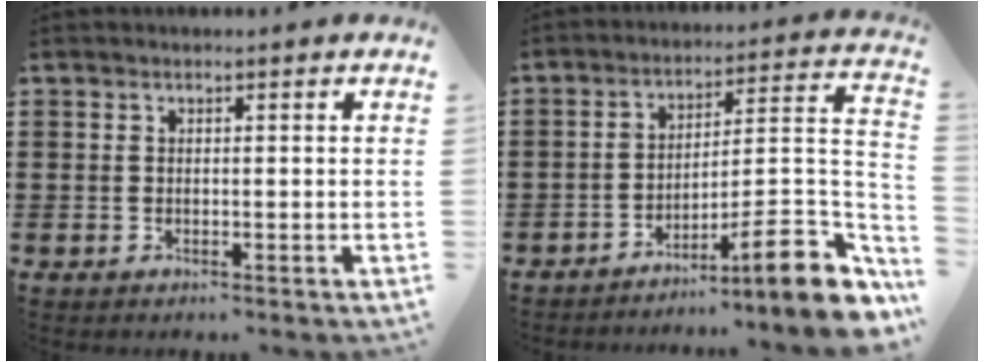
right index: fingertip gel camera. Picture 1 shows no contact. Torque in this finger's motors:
{"motor_torque": [1.10, -0.96, 0.75, 0.18]}